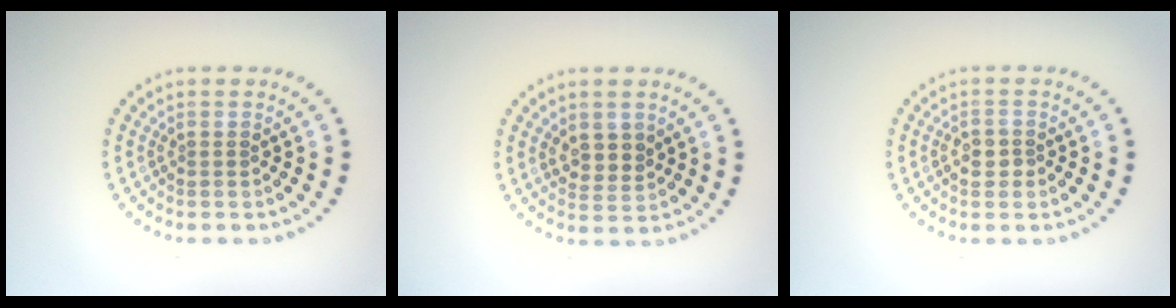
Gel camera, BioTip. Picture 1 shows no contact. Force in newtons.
{"total": 2.1, "press": 1.9, "slide": 0.8}
{"total": 1.5, "press": 1.5, "slide": 0.1}